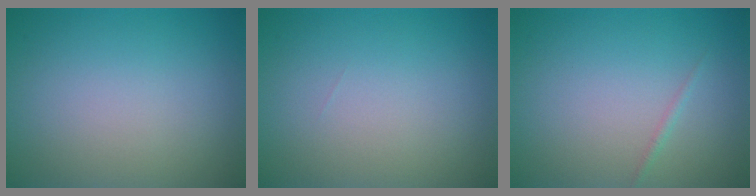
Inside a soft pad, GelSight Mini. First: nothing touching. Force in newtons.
{"total": 0.0}
{"total": 0.6, "press": 0.6, "slide": 0.1}